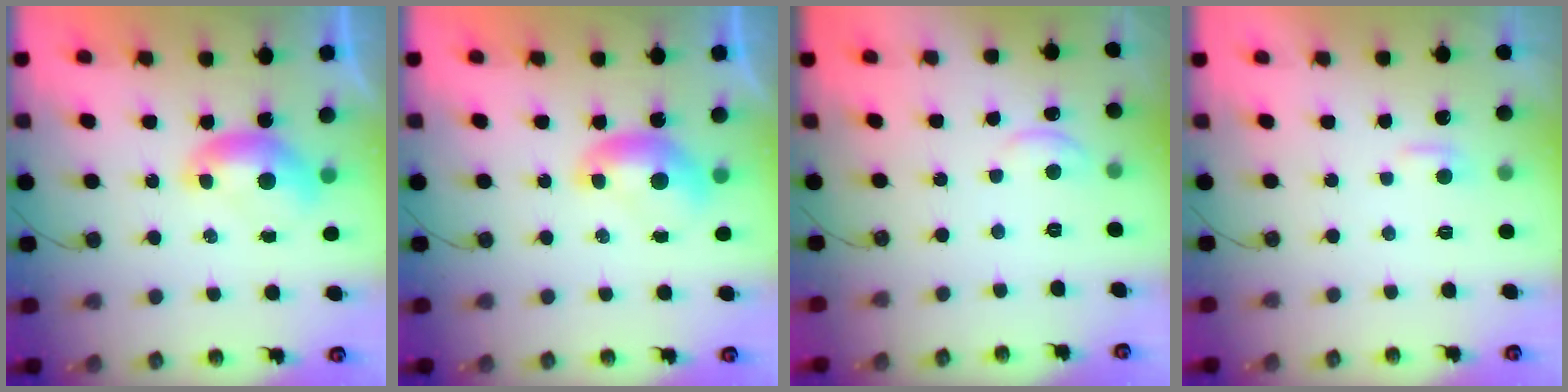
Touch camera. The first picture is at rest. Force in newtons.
{"total": 0.0}
{"total": 1.9, "press": 1.9, "slide": 0.4}
{"total": 2.4, "press": 2.3, "slide": 0.3}